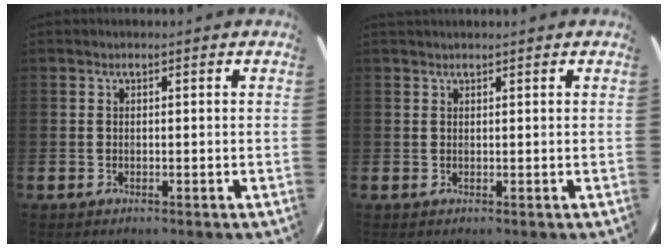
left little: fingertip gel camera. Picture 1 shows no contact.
{"total": 0.7, "force": [0.7, 0.0, 0.0], "torque": [-0.001, 0.001, 0.014]}